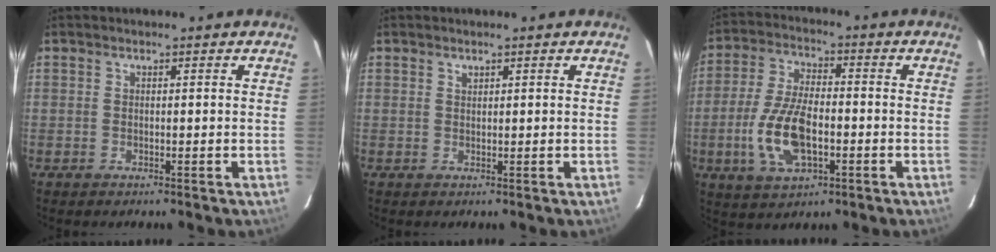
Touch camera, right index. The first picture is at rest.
{"total": 0.6, "force": [0.5, 0.3, 0.2], "torque": [-0.002, 0.002, 0.010]}
{"total": 12.7, "force": [-3.3, 5.9, 10.7], "torque": [-0.227, -0.001, -0.058]}